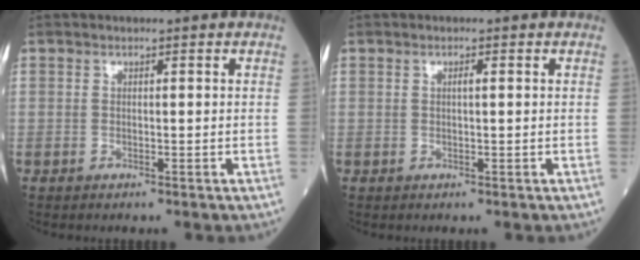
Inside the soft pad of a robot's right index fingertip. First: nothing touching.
{"total": 0.7, "force": [0.2, 0.1, 0.7], "torque": [-0.015, 0.003, 0.001]}